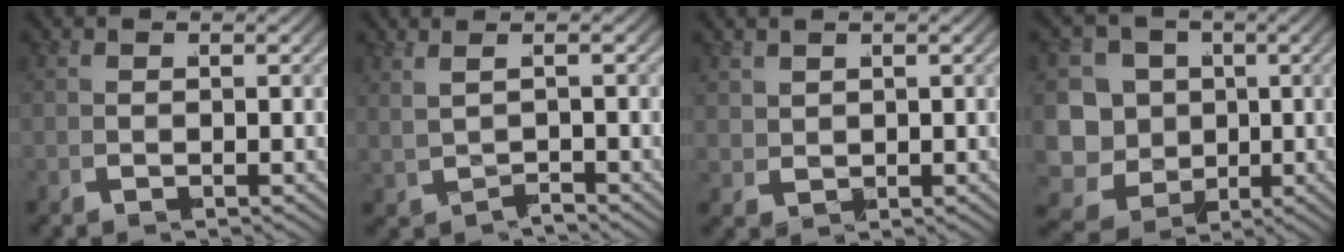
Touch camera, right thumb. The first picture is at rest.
{"total": 1.3, "force": [0.4, 0.0, 1.3], "torque": [-0.017, 0.007, 0.012]}
{"total": 1.1, "force": [0.8, 0.7, 0.4], "torque": [-0.010, -0.007, 0.025]}
{"total": 13.6, "force": [-3.4, 11.6, 6.1], "torque": [-0.144, -0.057, -0.062]}